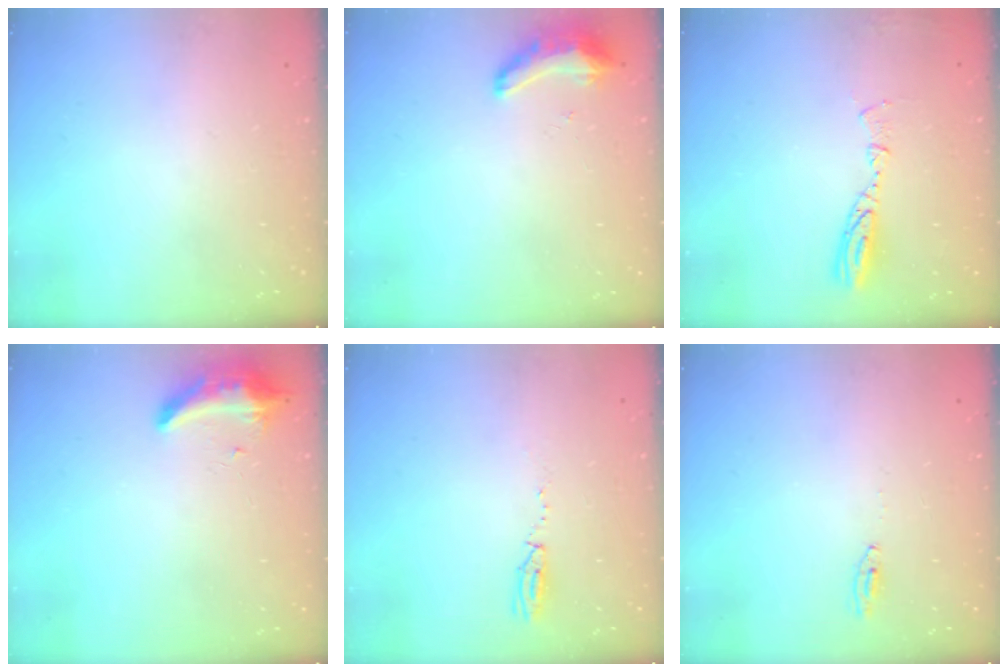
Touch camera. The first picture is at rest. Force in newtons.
{"total": 8.8, "press": 8.7, "slide": 1.3}
{"total": 8.0, "press": 8.0, "slide": 0.7}
{"total": 8.6, "press": 8.6, "slide": 1.1}
{"total": 17.0, "press": 5.1, "slide": 16.2}
{"total": 2.0, "press": 2.0, "slide": 0.2}